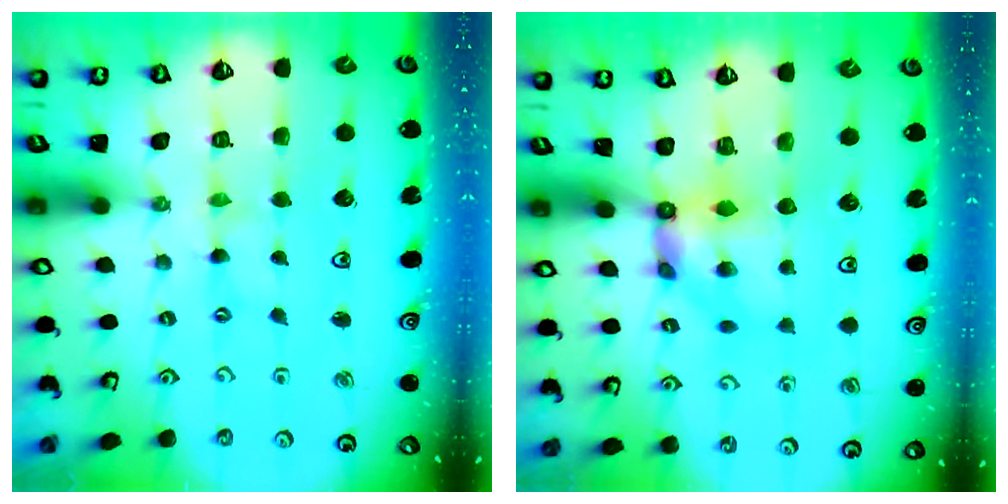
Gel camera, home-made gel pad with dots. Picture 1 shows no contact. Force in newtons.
{"total": 6.5, "press": 6.5, "slide": 0.5}